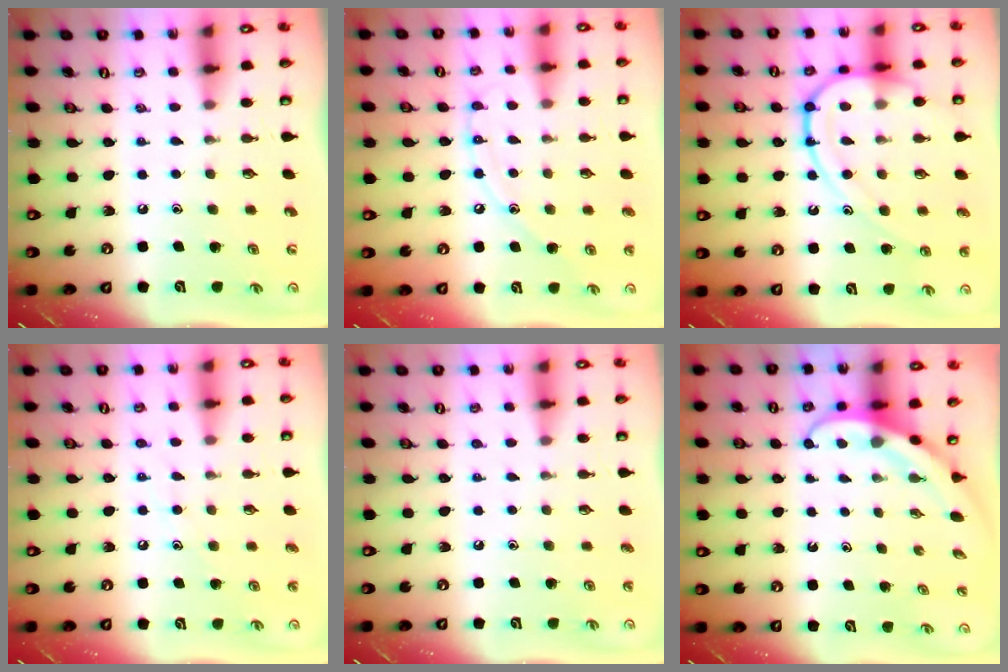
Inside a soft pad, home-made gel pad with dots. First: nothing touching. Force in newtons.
{"total": 8.6, "press": 8.6, "slide": 0.7}
{"total": 14.1, "press": 14.0, "slide": 1.6}
{"total": 7.4, "press": 7.4, "slide": 0.6}
{"total": 1.7, "press": 1.7, "slide": 0.2}
{"total": 3.8, "press": 3.8, "slide": 0.3}